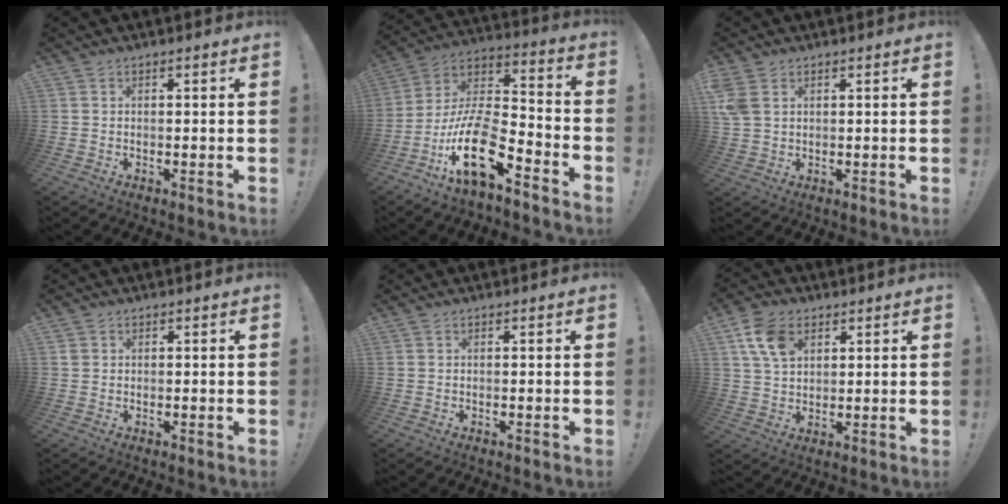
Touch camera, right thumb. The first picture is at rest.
{"total": 19.0, "force": [-9.6, 7.0, 14.9], "torque": [-0.300, 0.048, -0.162]}
{"total": 5.5, "force": [2.2, 3.6, 3.4], "torque": [-0.070, -0.002, 0.048]}
{"total": 1.3, "force": [0.5, 1.2, 0.4], "torque": [-0.006, 0.002, 0.009]}
{"total": 0.0}
{"total": 10.4, "force": [4.6, 7.1, 6.0], "torque": [-0.112, -0.002, 0.091]}